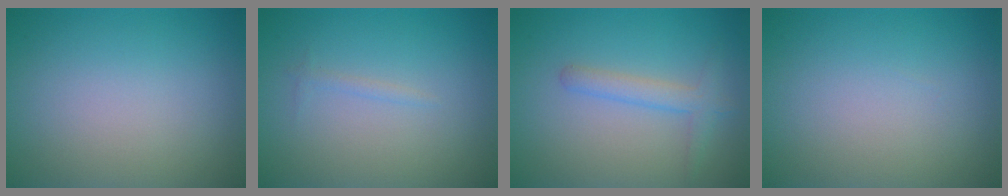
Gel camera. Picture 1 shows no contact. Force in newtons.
{"total": 0.6, "press": 0.6, "slide": 0.0}
{"total": 2.1, "press": 2.1, "slide": 0.1}
{"total": 0.0}